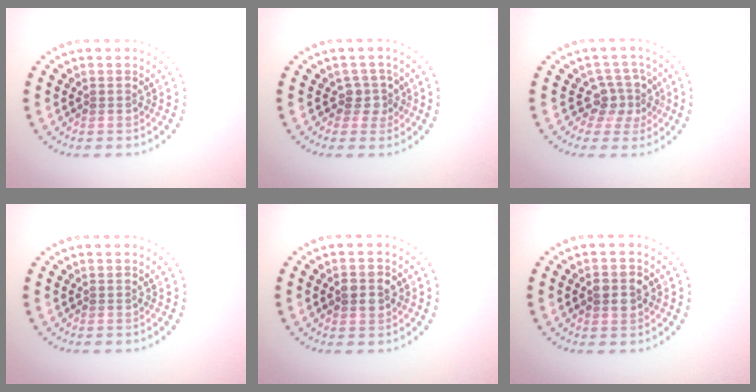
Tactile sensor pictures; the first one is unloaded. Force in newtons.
{"total": 1.9, "press": 1.4, "slide": 1.2}
{"total": 2.8, "press": 2.1, "slide": 1.8}
{"total": 0.0}
{"total": 2.0, "press": 2.0, "slide": 0.1}
{"total": 2.0, "press": 2.0, "slide": 0.1}